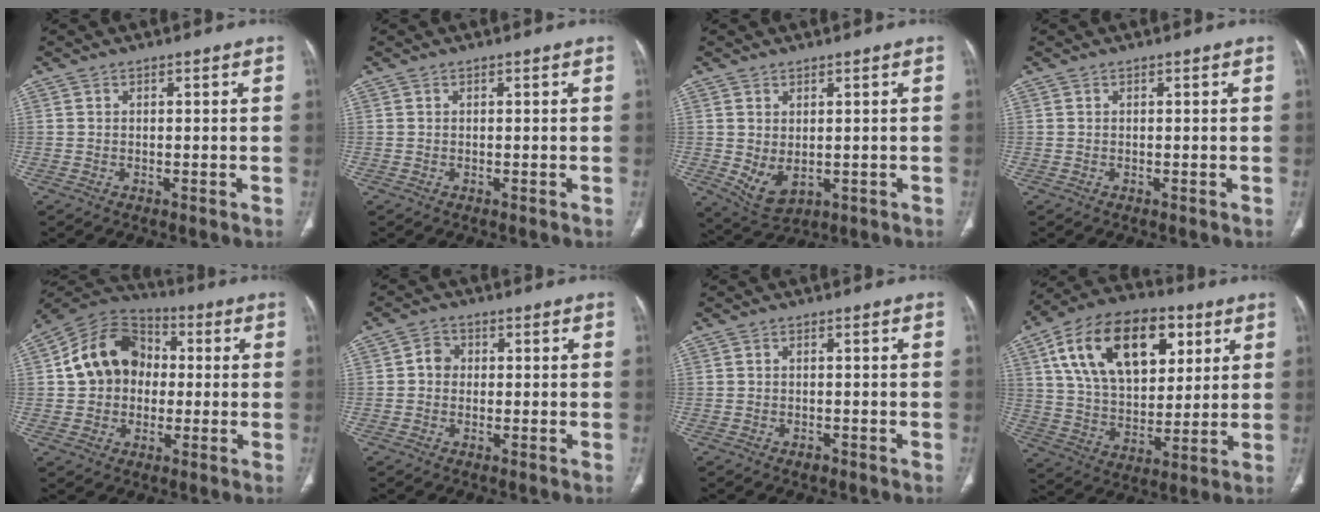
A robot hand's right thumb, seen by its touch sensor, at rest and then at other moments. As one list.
[{"total": 0.0}, {"total": 5.5, "force": [-0.3, 3.4, 4.3], "torque": [-0.074, -0.007, 0.019]}, {"total": 0.0}, {"total": 14.7, "force": [0.9, 12.0, 8.6], "torque": [-0.119, 0.029, 0.005]}, {"total": 3.0, "force": [0.0, 2.7, 1.3], "torque": [-0.007, 0.010, -0.007]}, {"total": 1.1, "force": [-0.7, 0.7, 0.4], "torque": [-0.008, 0.002, -0.010]}, {"total": 24.3, "force": [9.4, 14.3, 17.3], "torque": [-0.274, -0.008, 0.158]}]